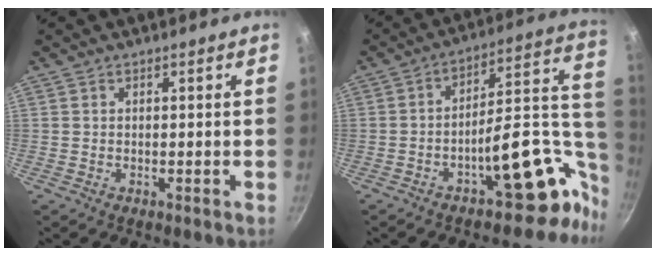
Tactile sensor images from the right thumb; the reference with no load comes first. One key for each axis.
{"total": 20.1, "fx": -6.9, "fy": 10.0, "fz": 16.0, "tx": -0.135, "ty": 0.061, "tz": -0.099}